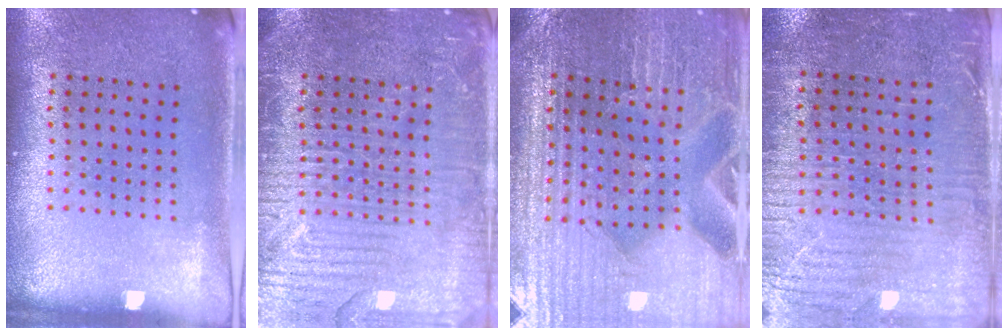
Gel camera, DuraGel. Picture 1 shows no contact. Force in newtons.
{"total": 4.0, "press": 4.0, "slide": 0.6}
{"total": 3.4, "press": 3.3, "slide": 0.4}
{"total": 3.5, "press": 3.0, "slide": 1.7}